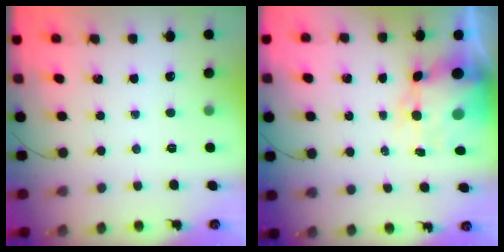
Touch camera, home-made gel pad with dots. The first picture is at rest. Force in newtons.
{"total": 8.9, "press": 8.6, "slide": 2.3}